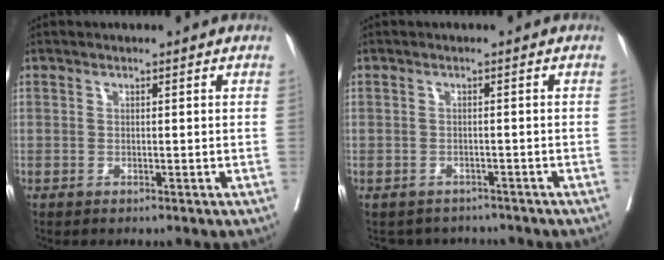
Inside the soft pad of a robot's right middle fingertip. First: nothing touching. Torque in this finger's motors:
{"motor_torque": [0.04, -0.05, 0.00, 0.00]}